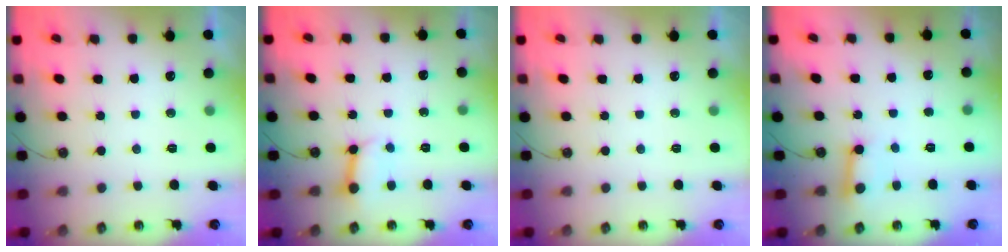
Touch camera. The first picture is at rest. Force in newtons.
{"total": 5.6, "press": 5.6, "slide": 0.7}
{"total": 0.0}
{"total": 6.8, "press": 6.7, "slide": 0.7}